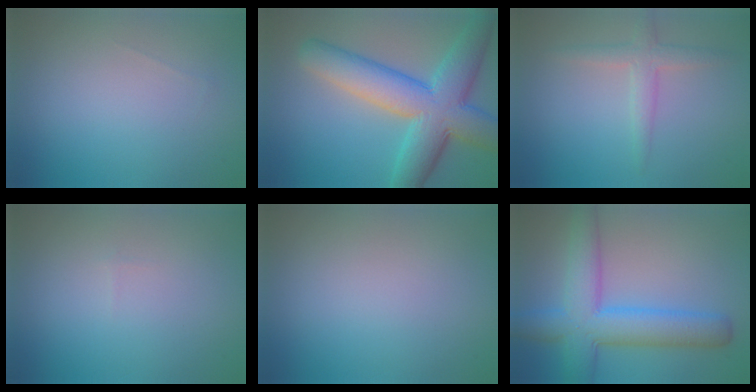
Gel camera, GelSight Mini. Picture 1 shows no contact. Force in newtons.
{"total": 10.0, "press": 10.0, "slide": 0.7}
{"total": 2.4, "press": 2.4, "slide": 0.0}
{"total": 0.0}
{"total": 0.0}
{"total": 7.7, "press": 7.7, "slide": 0.2}